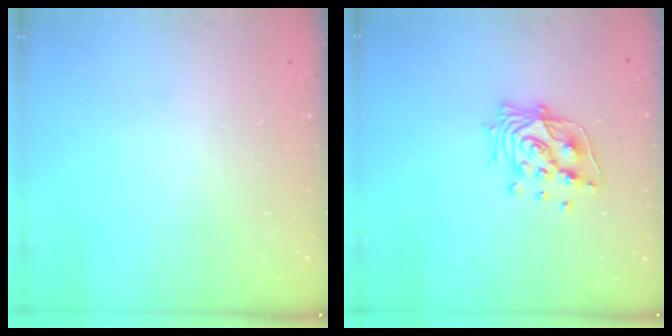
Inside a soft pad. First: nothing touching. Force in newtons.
{"total": 13.7, "press": 13.4, "slide": 3.0}